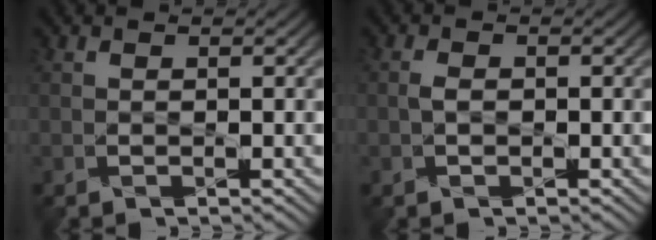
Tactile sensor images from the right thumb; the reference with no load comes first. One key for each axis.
{"total": 1.2, "fx": -0.2, "fy": 0.8, "fz": 0.9, "tx": -0.021, "ty": 0.001, "tz": -0.004}